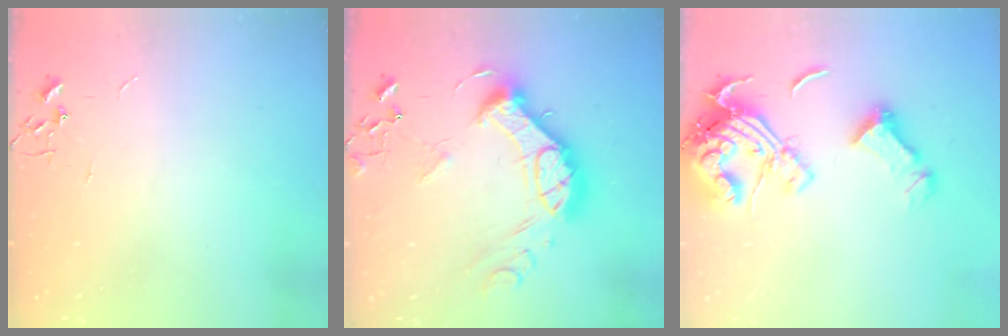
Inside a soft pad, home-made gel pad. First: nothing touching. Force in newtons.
{"total": 18.3, "press": 18.2, "slide": 1.4}
{"total": 17.9, "press": 17.7, "slide": 2.2}